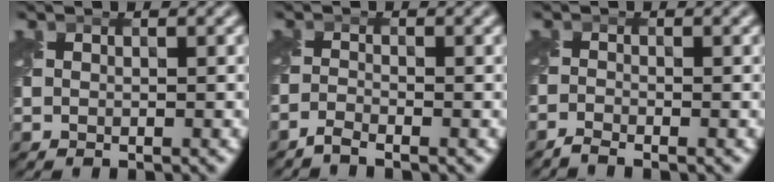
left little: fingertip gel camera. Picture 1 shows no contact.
{"total": 1.4, "force": [-1.3, 0.0, 0.5], "torque": [-0.012, -0.006, -0.038]}
{"total": 1.4, "force": [-1.3, 0.0, 0.4], "torque": [-0.010, -0.008, -0.037]}